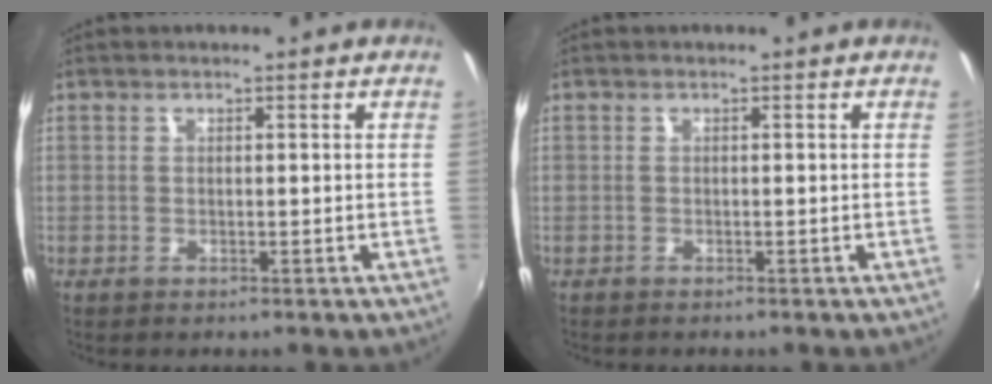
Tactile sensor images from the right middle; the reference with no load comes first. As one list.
[{"total": 0.0}]